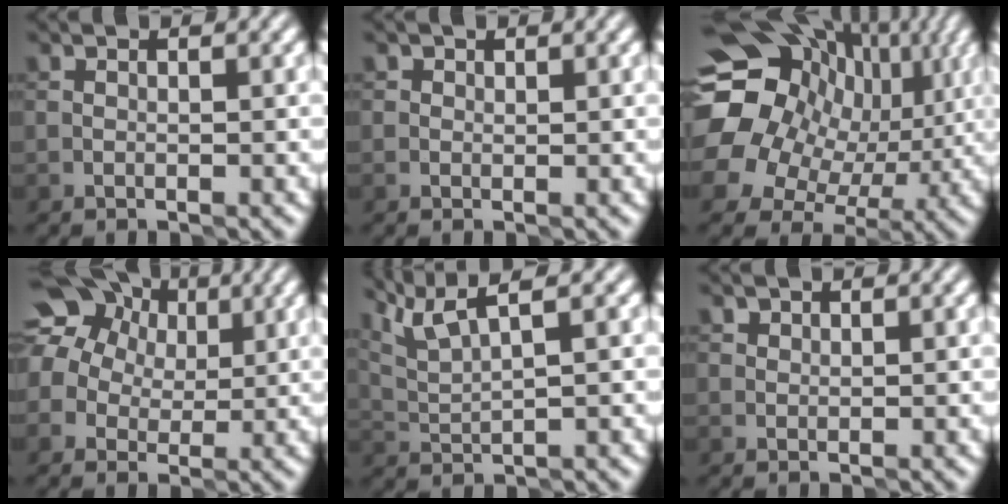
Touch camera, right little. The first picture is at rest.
{"total": 0.9, "force": [0.4, 0.7, 0.3], "torque": [-0.001, -0.001, -0.005]}
{"total": 19.2, "force": [3.4, 16.4, 9.4], "torque": [-0.196, 0.033, 0.047]}
{"total": 13.5, "force": [5.9, 10.5, 6.1], "torque": [-0.142, 0.031, 0.103]}
{"total": 4.9, "force": [3.5, 0.7, 3.3], "torque": [-0.072, 0.017, 0.069]}
{"total": 1.1, "force": [0.7, 0.8, 0.3], "torque": [-0.006, -0.002, 0.009]}